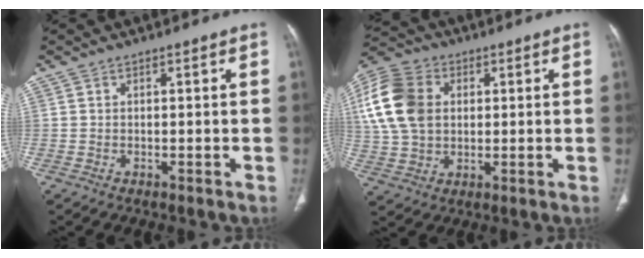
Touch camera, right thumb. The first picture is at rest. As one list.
[{"total": 17.4, "force": [3.4, 12.7, 11.4], "torque": [-0.241, 0.013, 0.063]}]